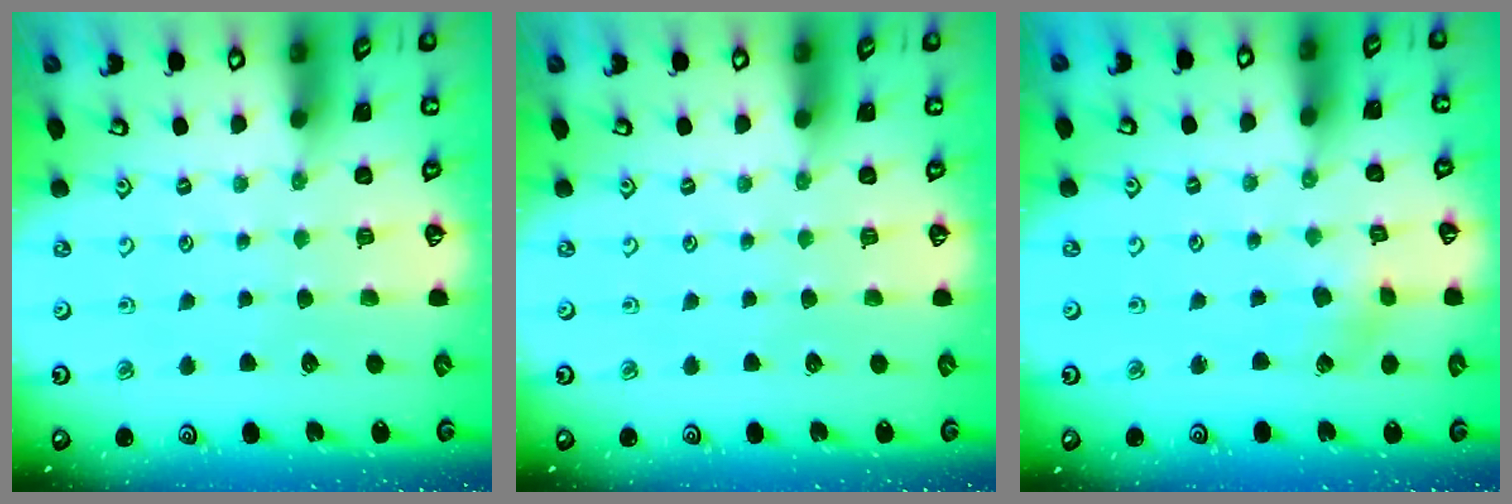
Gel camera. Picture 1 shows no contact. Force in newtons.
{"total": 0.0}
{"total": 1.7, "press": 1.7, "slide": 0.3}